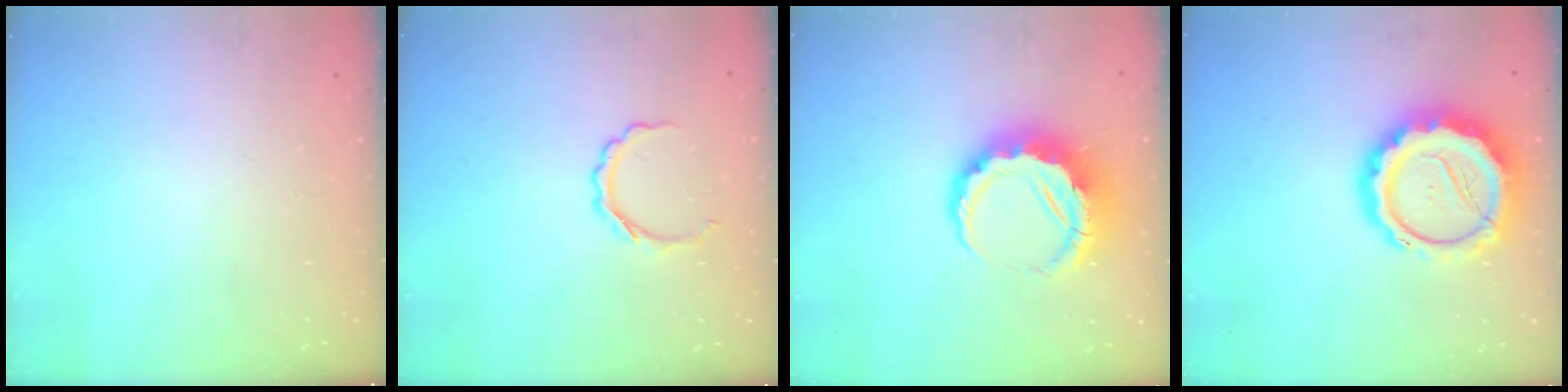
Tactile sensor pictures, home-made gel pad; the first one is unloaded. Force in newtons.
{"total": 5.6, "press": 5.6, "slide": 0.5}
{"total": 9.8, "press": 9.6, "slide": 2.1}
{"total": 17.0, "press": 16.6, "slide": 3.5}